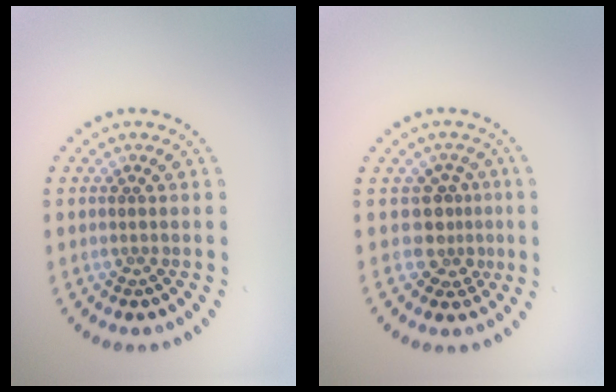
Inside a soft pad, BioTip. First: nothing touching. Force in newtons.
{"total": 2.6, "press": 1.9, "slide": 1.8}